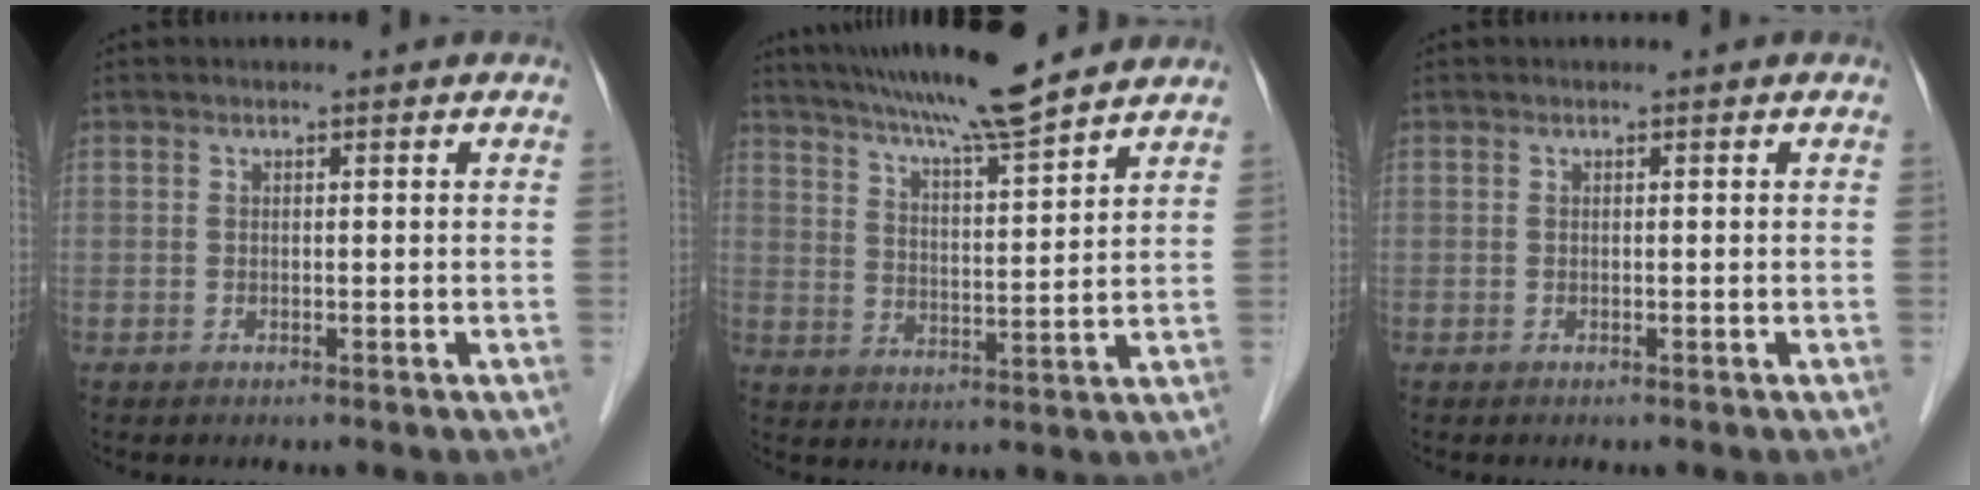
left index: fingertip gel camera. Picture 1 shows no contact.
{"total": 14.1, "force": [12.4, -0.1, 6.8], "torque": [-0.118, 0.008, 0.194]}
{"total": 0.0}